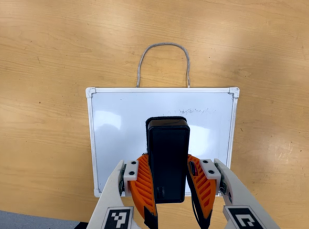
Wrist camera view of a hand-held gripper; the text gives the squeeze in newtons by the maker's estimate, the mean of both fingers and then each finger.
{"total": 8.6, "left": 7.4, "right": 9.7}